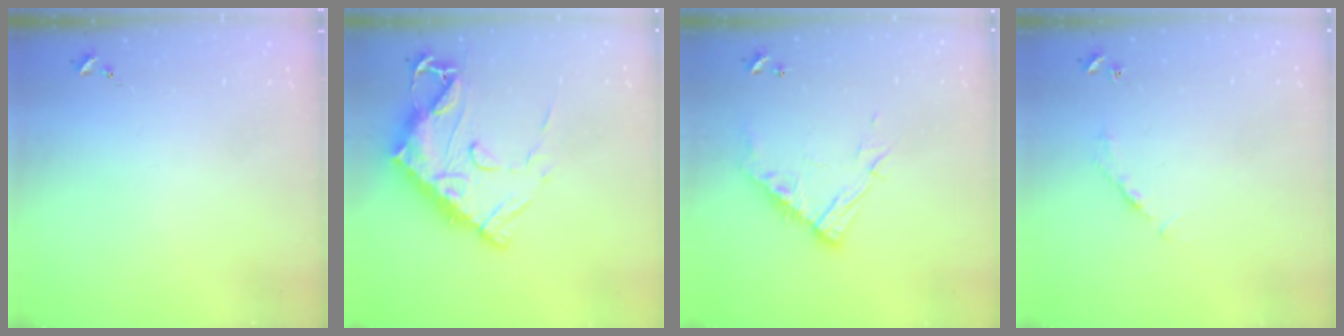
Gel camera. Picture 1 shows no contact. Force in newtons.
{"total": 19.3, "press": 19.2, "slide": 1.9}
{"total": 13.1, "press": 13.1, "slide": 1.1}
{"total": 2.7, "press": 2.7, "slide": 0.4}